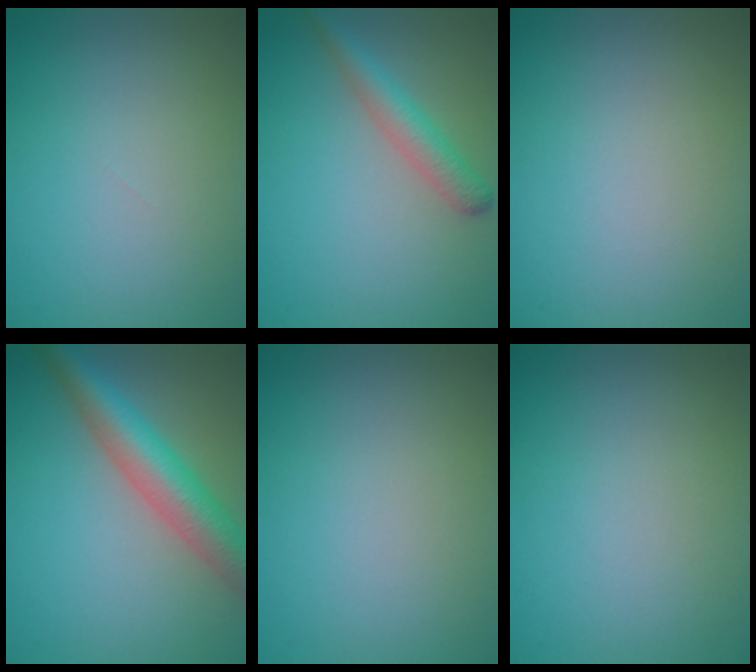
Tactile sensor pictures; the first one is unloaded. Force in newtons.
{"total": 2.8, "press": 2.8, "slide": 0.1}
{"total": 0.0}
{"total": 6.1, "press": 6.1, "slide": 0.2}
{"total": 0.0}
{"total": 0.0}